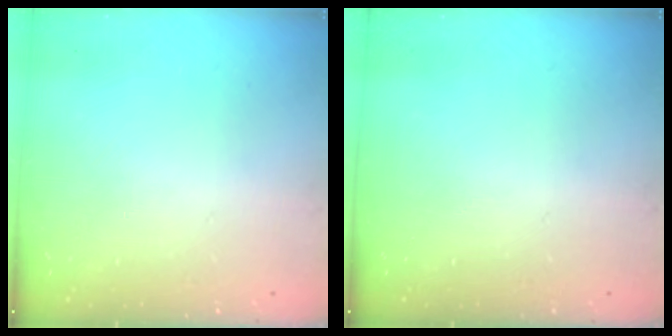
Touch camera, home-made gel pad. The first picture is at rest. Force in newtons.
{"total": 0.0}